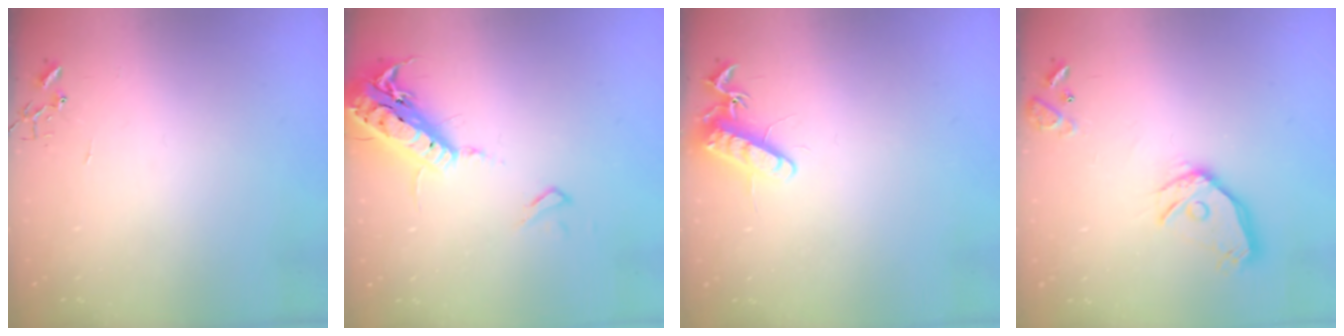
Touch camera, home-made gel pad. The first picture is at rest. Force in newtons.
{"total": 19.4, "press": 19.0, "slide": 4.2}
{"total": 11.9, "press": 11.8, "slide": 1.3}
{"total": 14.0, "press": 13.8, "slide": 1.9}